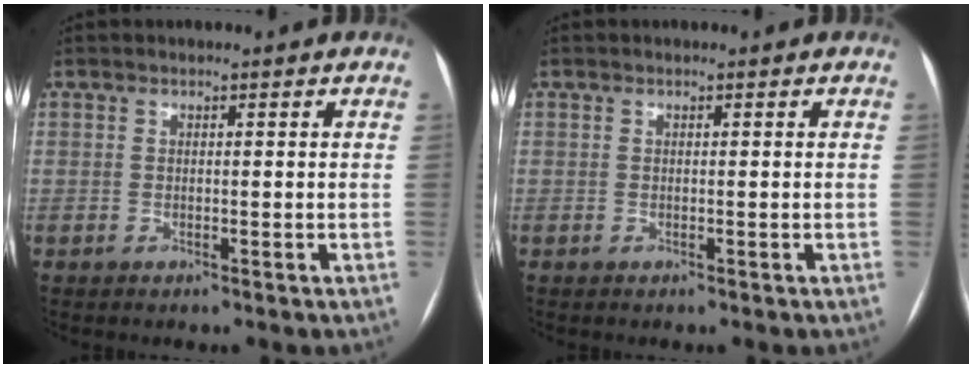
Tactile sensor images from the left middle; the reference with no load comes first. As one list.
[{"total": 0.0}]